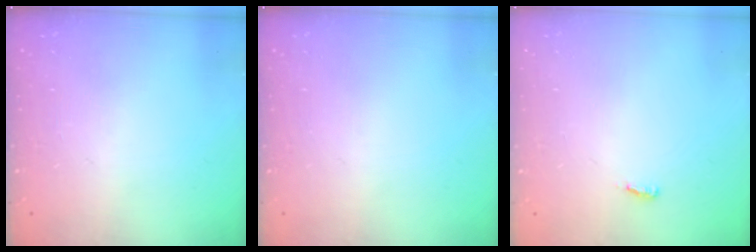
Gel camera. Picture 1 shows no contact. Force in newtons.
{"total": 0.0}
{"total": 2.6, "press": 2.4, "slide": 1.0}